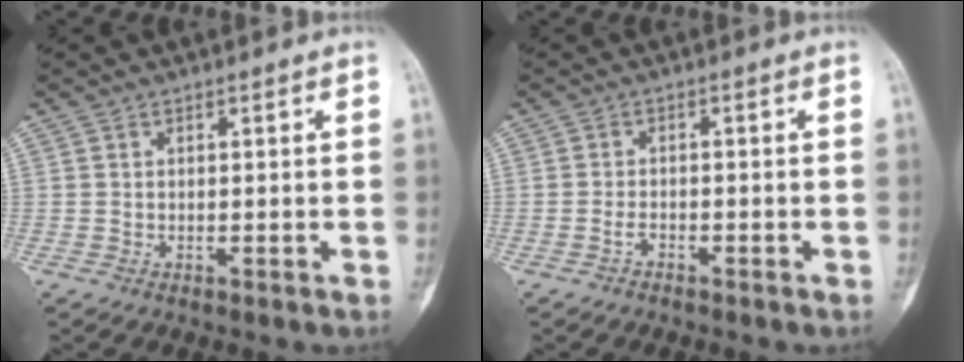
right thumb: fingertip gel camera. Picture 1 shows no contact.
{"total": 1.4, "force": [-1.0, 0.6, 0.7], "torque": [-0.015, 0.007, -0.022]}